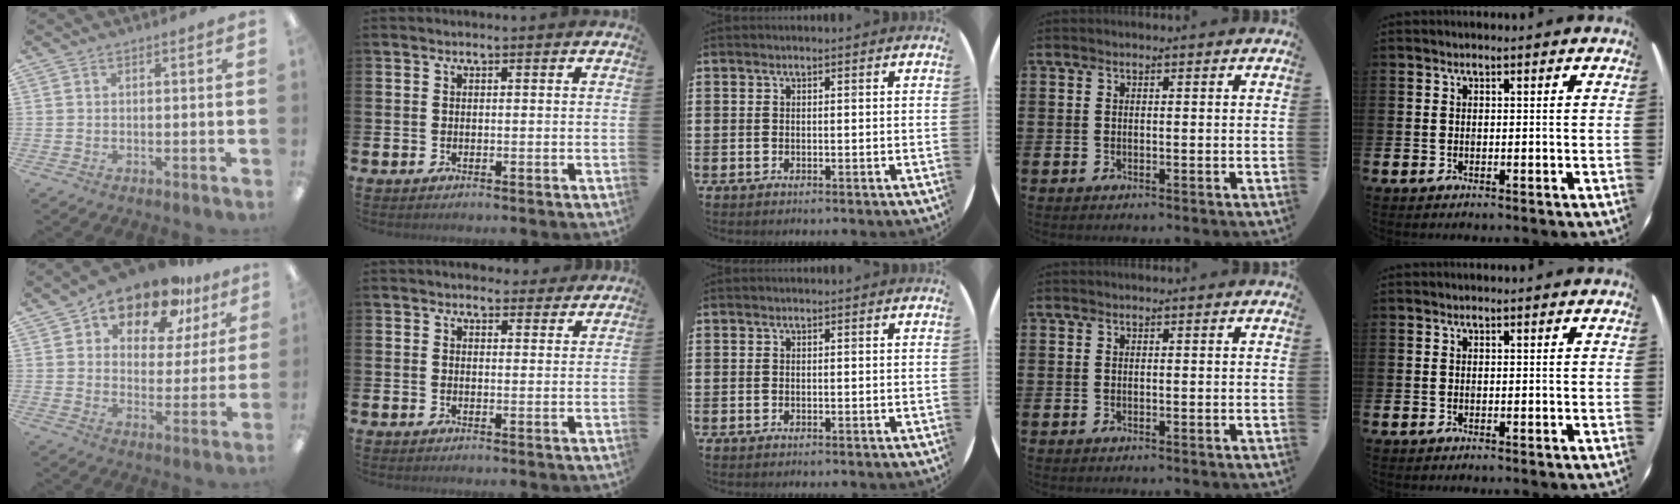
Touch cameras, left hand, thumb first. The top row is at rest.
{"thumb": {"total": 13.5, "force": [10.4, 6.2, 5.8], "torque": [-0.105, -0.067, 0.184]}, "index": {"total": 3.0, "force": [2.8, 0.9, 0.0], "torque": [0.002, -0.014, 0.051]}}